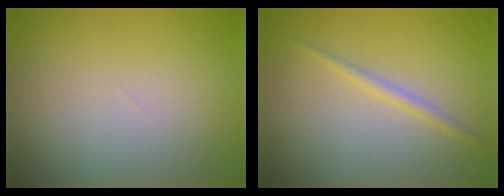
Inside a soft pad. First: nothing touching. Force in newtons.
{"total": 1.2, "press": 1.2, "slide": 0.1}